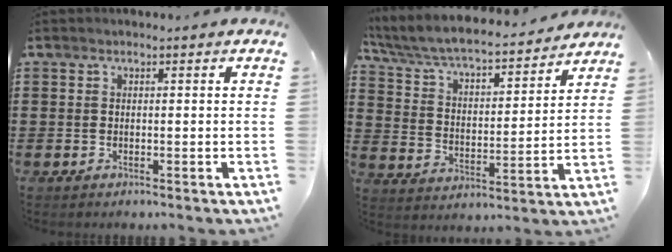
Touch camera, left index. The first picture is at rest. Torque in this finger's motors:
{"motor_torque": [0.50, -1.63, 0.09, 0.07]}